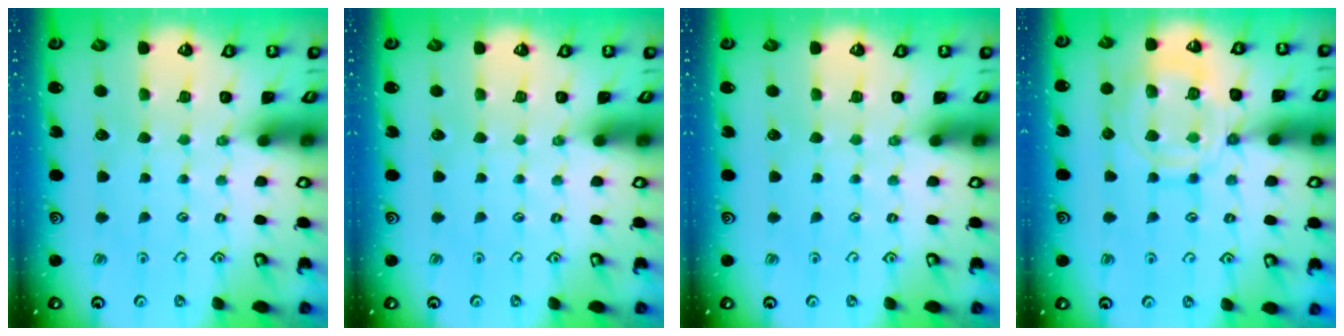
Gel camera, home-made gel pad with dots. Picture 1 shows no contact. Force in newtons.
{"total": 0.0}
{"total": 0.0}
{"total": 12.7, "press": 12.7, "slide": 1.2}